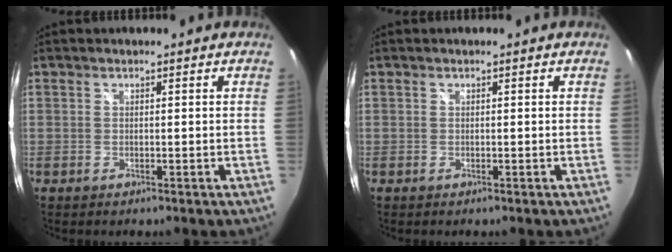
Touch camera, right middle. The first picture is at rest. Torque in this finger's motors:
{"motor_torque": [0.01, -0.02, 0.00, 0.01]}